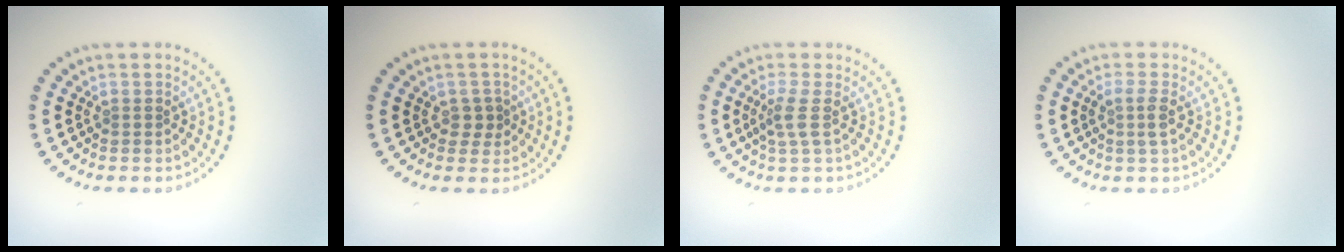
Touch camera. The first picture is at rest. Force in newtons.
{"total": 1.5, "press": 1.3, "slide": 0.6}
{"total": 2.1, "press": 1.6, "slide": 1.3}
{"total": 1.6, "press": 1.4, "slide": 0.9}